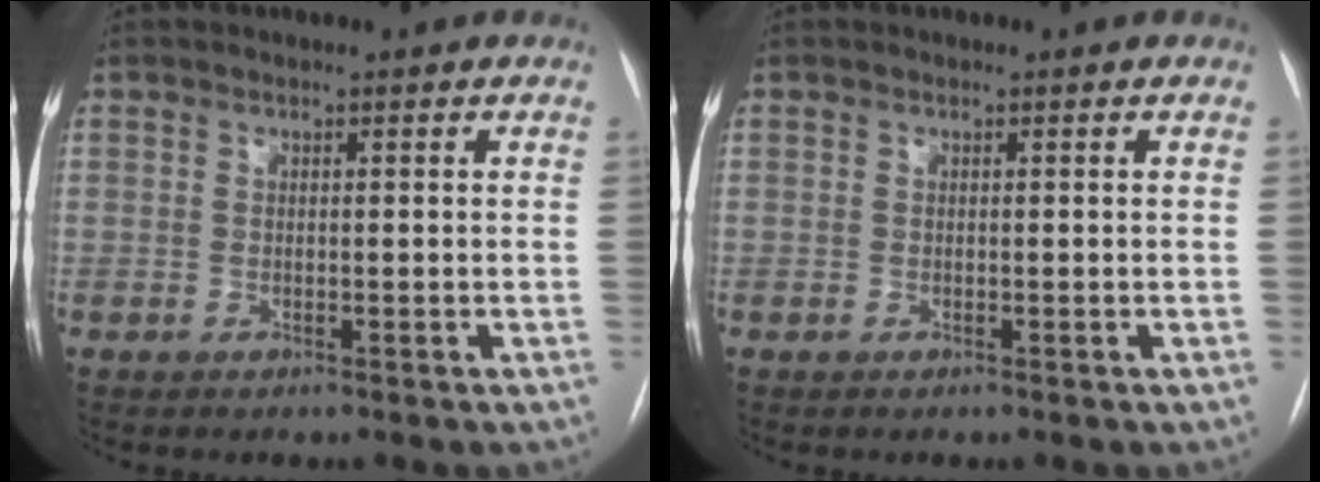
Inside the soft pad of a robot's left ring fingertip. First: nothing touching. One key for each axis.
{"total": 0.0}